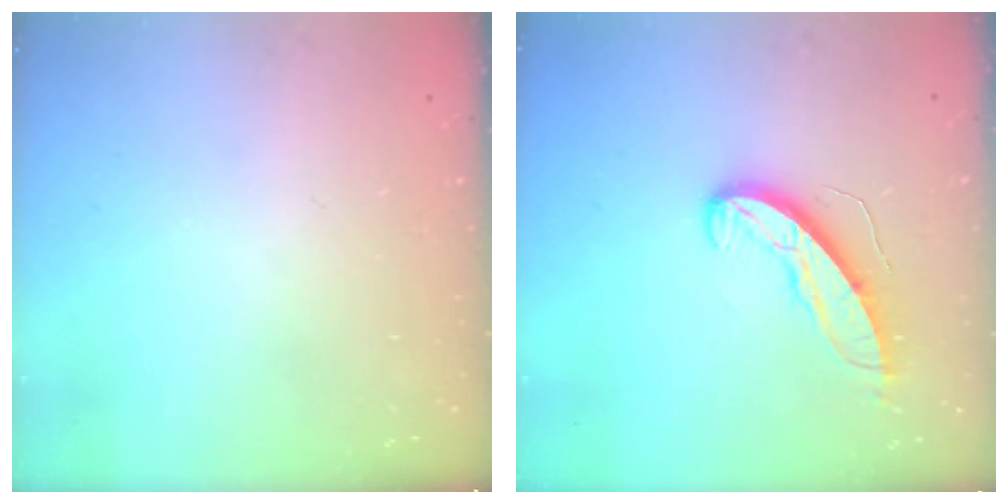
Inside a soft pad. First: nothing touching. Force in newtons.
{"total": 9.2, "press": 9.2, "slide": 0.5}